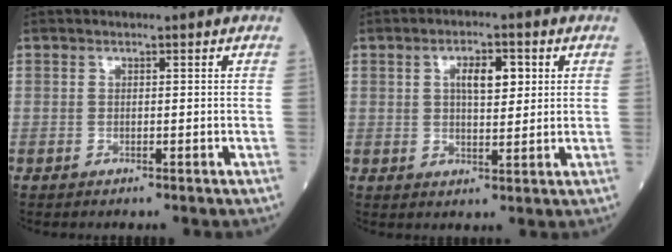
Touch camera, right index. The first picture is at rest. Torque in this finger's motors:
{"motor_torque": [0.05, 0.02, 0.11, 0.05]}